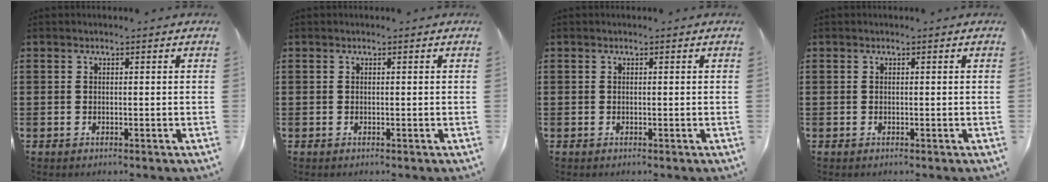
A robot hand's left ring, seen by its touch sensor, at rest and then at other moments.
{"total": 0.0}
{"total": 0.0}
{"total": 0.0}